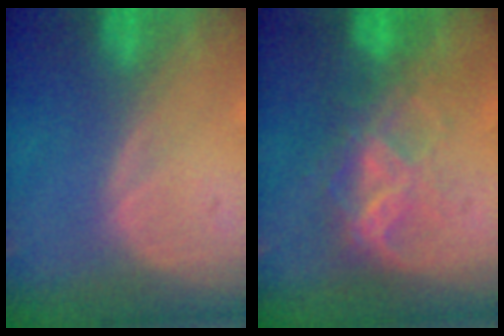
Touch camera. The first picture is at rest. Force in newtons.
{"total": 6.8, "press": 5.9, "slide": 3.4}